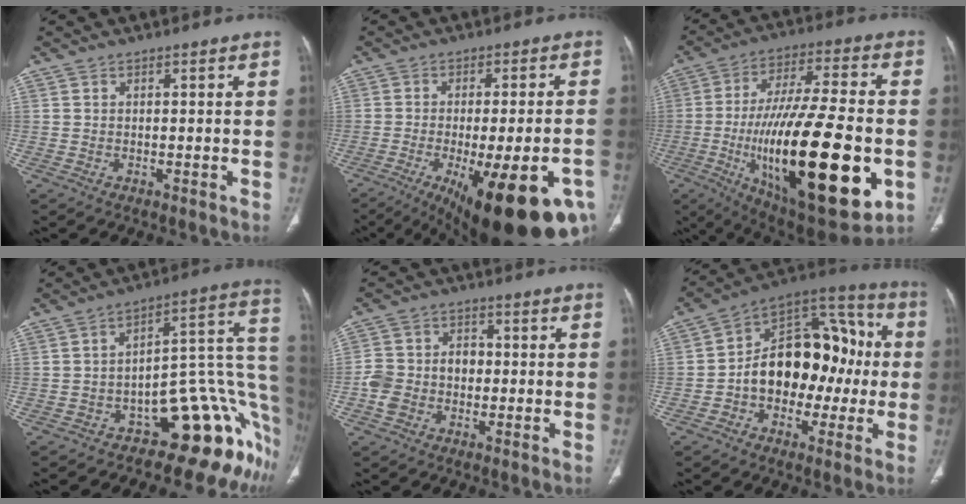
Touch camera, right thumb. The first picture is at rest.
{"total": 24.8, "force": [-11.1, 7.9, 20.7], "torque": [-0.234, 0.005, -0.143]}
{"total": 33.0, "force": [-7.2, 10.9, 30.2], "torque": [-0.514, -0.014, -0.098]}
{"total": 21.7, "force": [-9.2, 10.1, 17.0], "torque": [-0.095, 0.110, -0.119]}
{"total": 7.7, "force": [-1.4, 6.2, 4.3], "torque": [-0.070, 0.031, -0.031]}
{"total": 20.5, "force": [-1.5, 13.7, 15.2], "torque": [-0.185, 0.061, -0.026]}